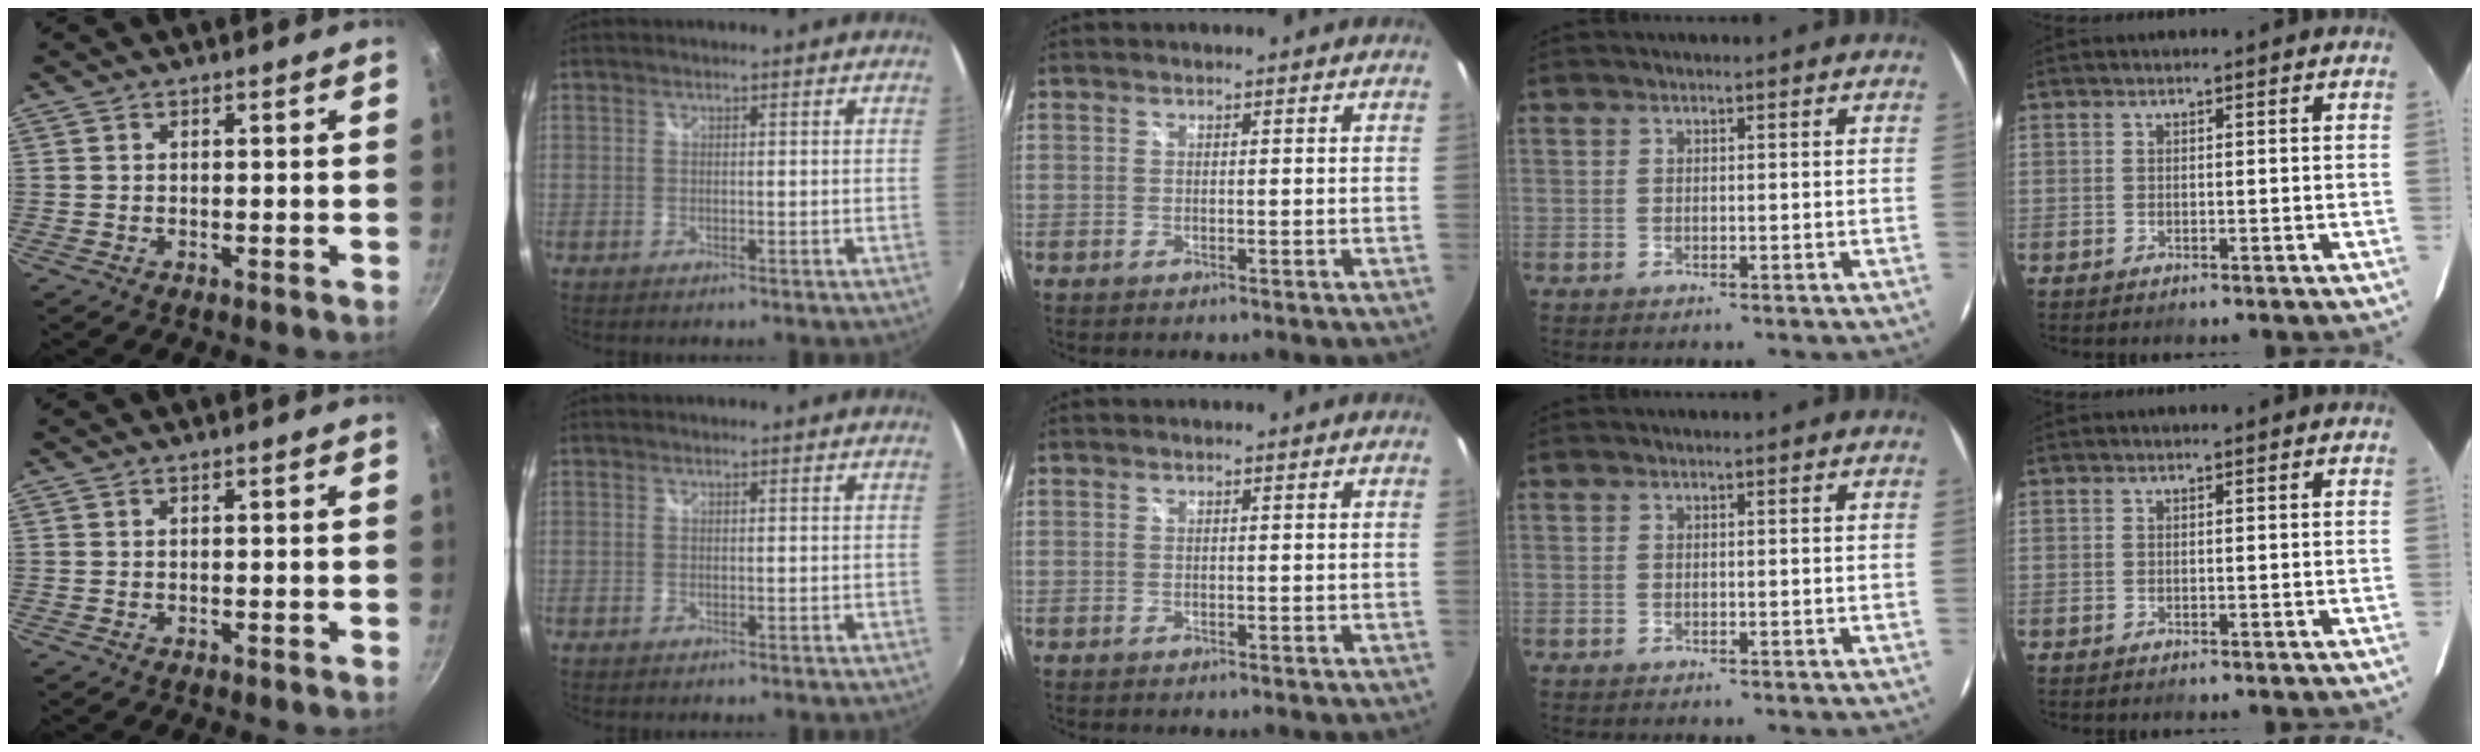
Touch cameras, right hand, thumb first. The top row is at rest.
{}